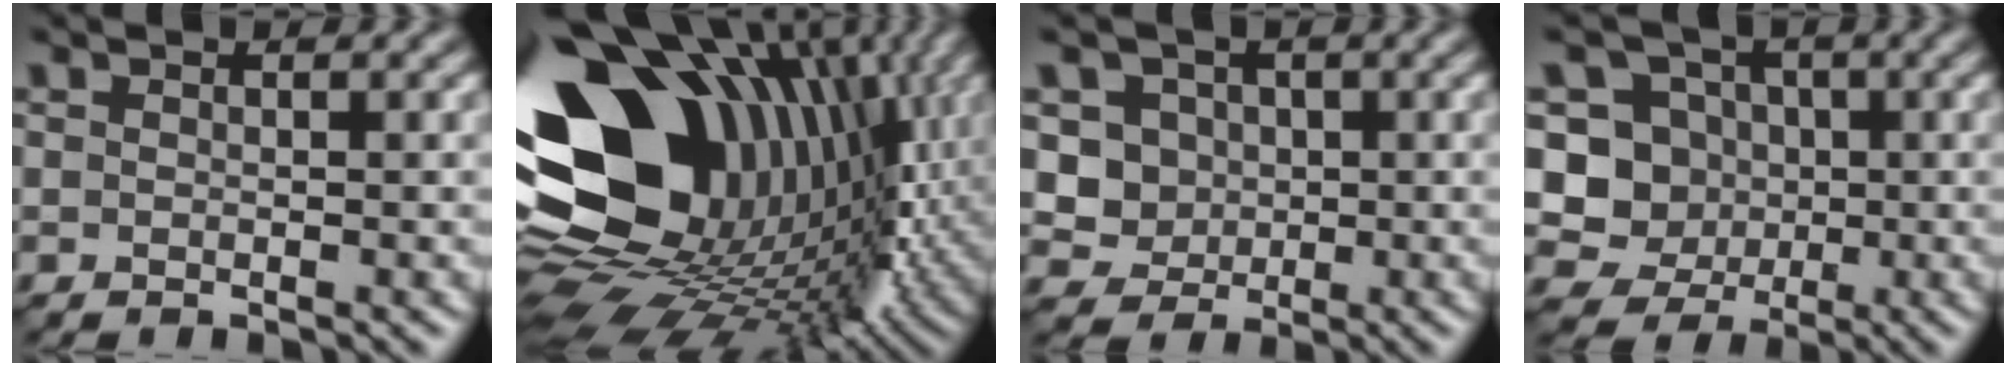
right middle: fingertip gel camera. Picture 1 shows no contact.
{"total": 19.9, "force": [3.3, 13.9, 14.0], "torque": [-0.260, -0.028, 0.078]}
{"total": 3.7, "force": [0.3, 3.4, 1.3], "torque": [-0.028, -0.006, 0.008]}
{"total": 7.7, "force": [0.0, 7.2, 2.6], "torque": [-0.048, 0.025, -0.029]}